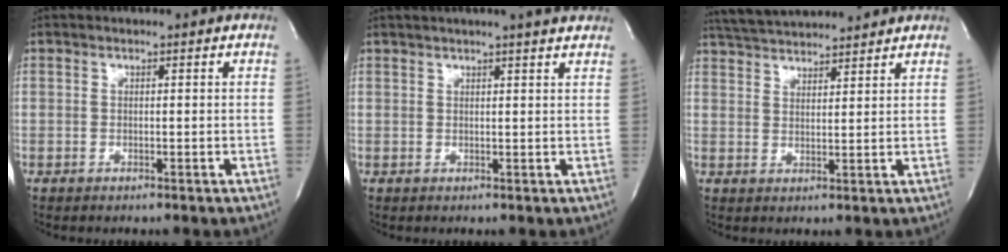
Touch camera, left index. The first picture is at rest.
{"total": 7.2, "force": [6.2, -0.2, 3.6], "torque": [-0.057, 0.013, 0.066]}
{"total": 10.2, "force": [9.7, 0.9, 3.0], "torque": [-0.064, 0.025, 0.156]}